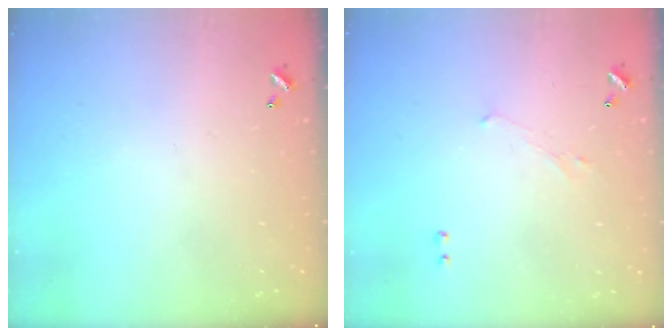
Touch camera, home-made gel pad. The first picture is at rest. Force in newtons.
{"total": 0.9, "press": 0.8, "slide": 0.5}